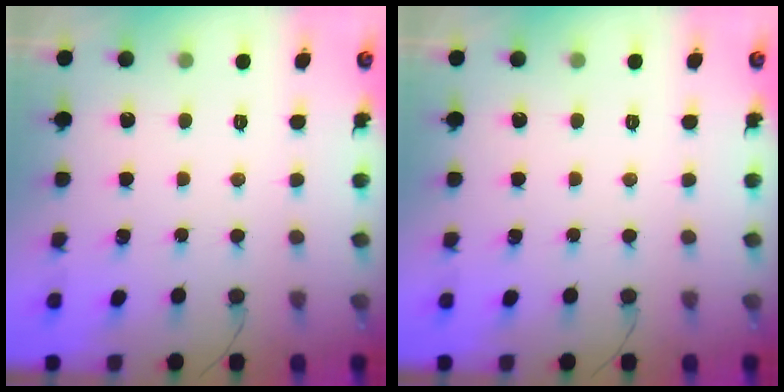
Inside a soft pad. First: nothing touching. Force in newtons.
{"total": 0.0}